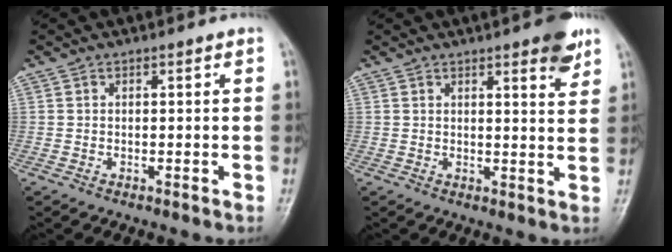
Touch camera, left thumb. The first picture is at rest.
{"total": 6.3, "force": [3.9, 1.5, 4.7], "torque": [-0.049, -0.019, 0.046]}